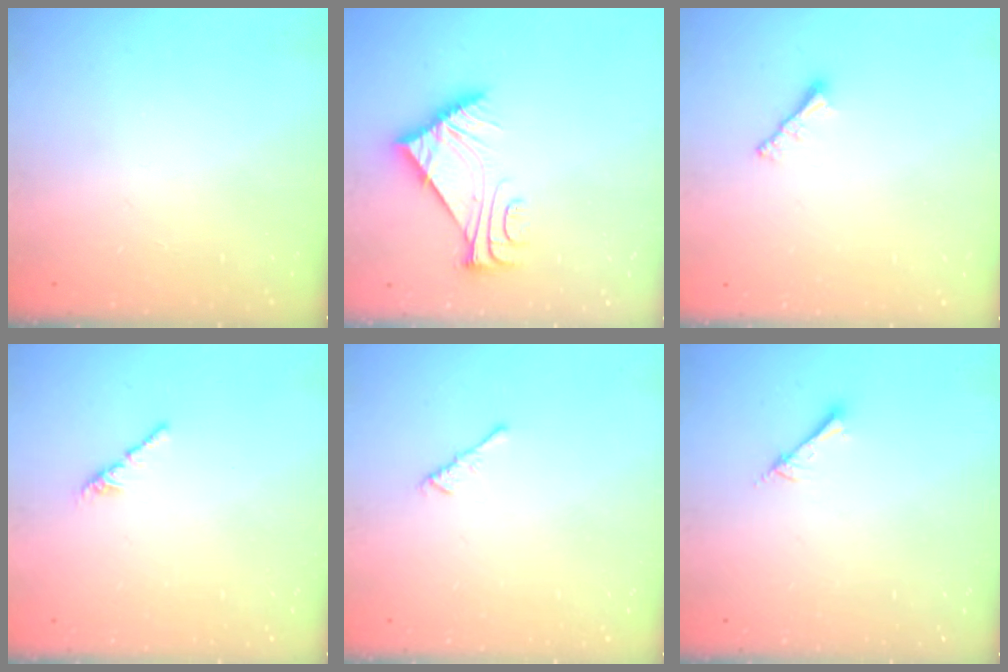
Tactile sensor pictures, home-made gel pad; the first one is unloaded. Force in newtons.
{"total": 7.6, "press": 7.6, "slide": 0.9}
{"total": 2.0, "press": 2.0, "slide": 0.5}
{"total": 2.4, "press": 2.3, "slide": 0.8}
{"total": 1.1, "press": 1.0, "slide": 0.4}
{"total": 1.5, "press": 1.4, "slide": 0.2}